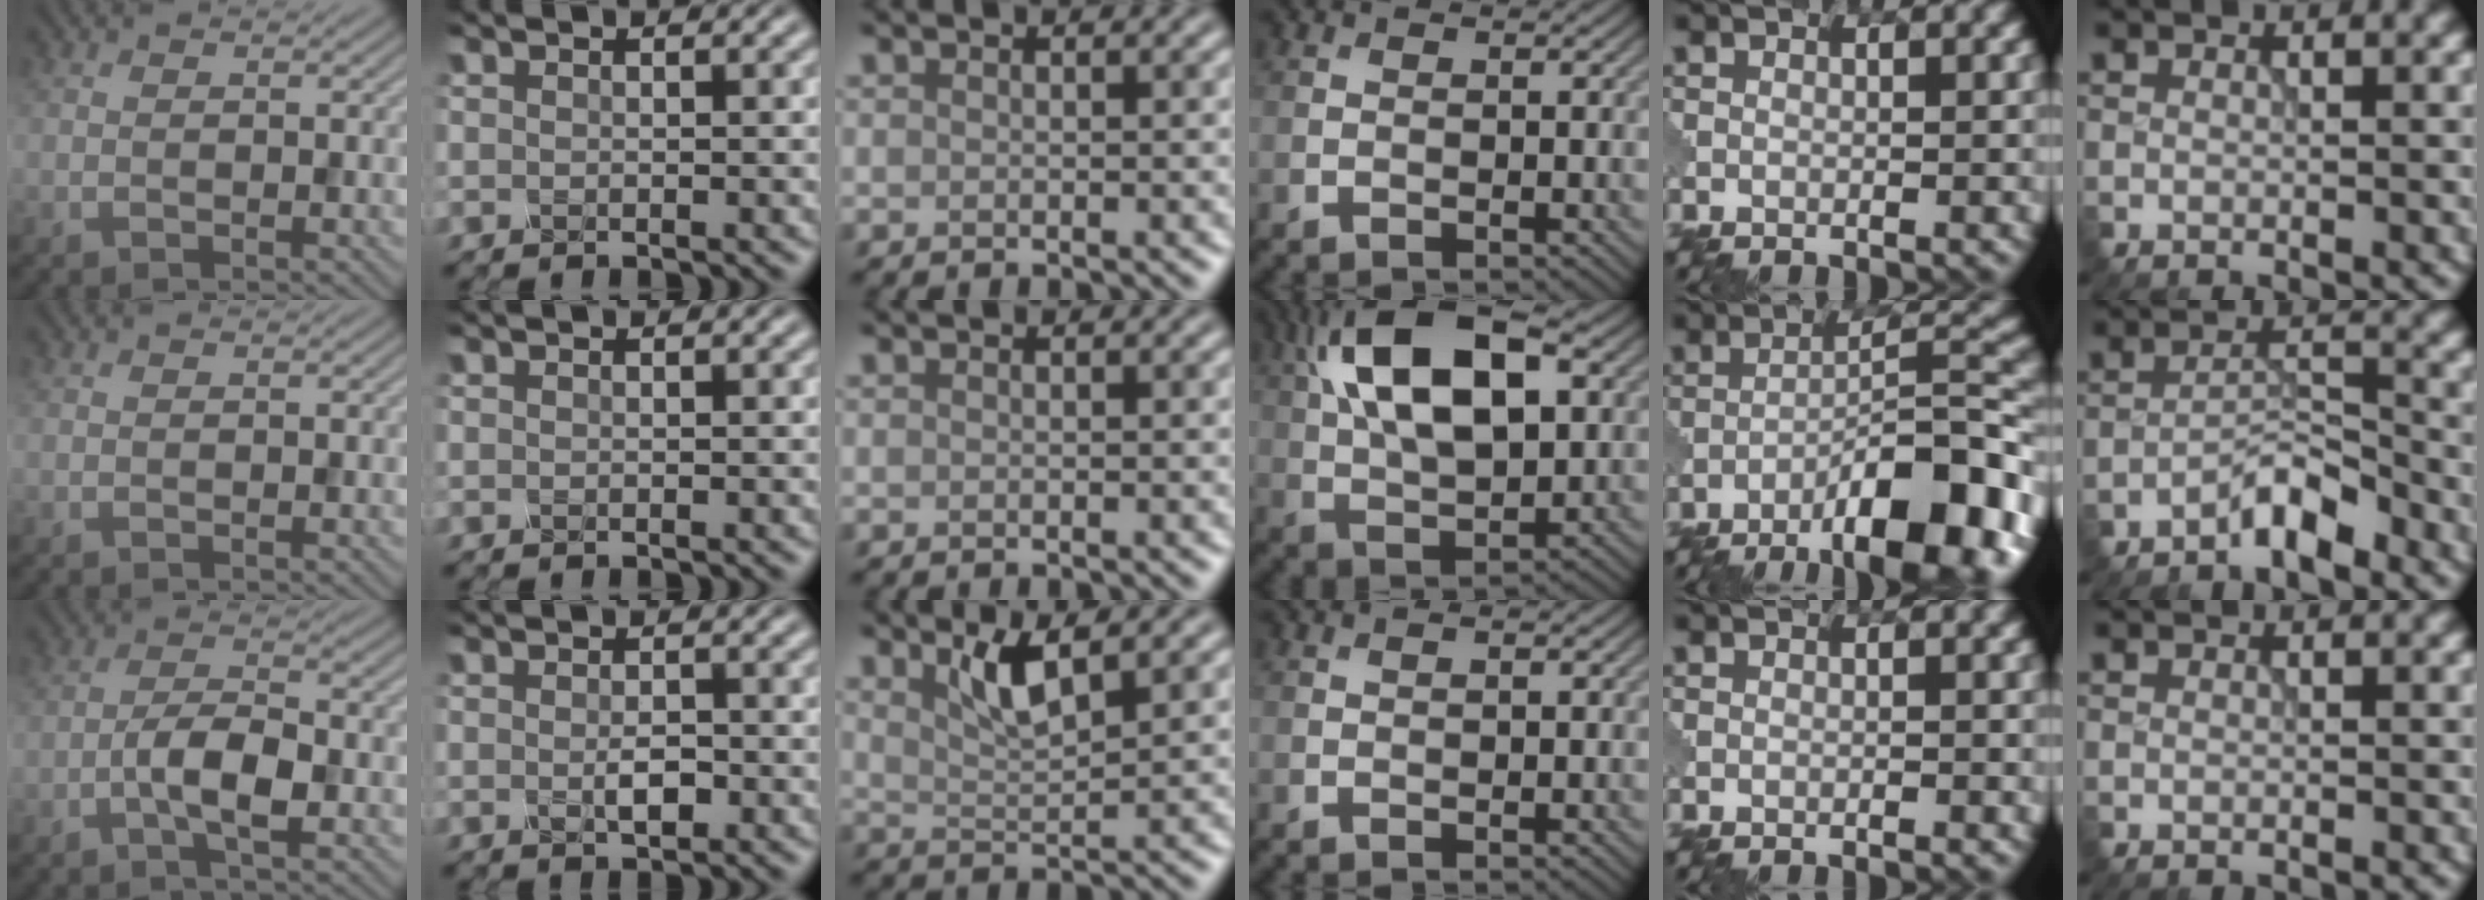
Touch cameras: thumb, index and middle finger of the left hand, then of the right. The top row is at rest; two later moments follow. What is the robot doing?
{"motion": "disassemble", "object": "glue stick"}